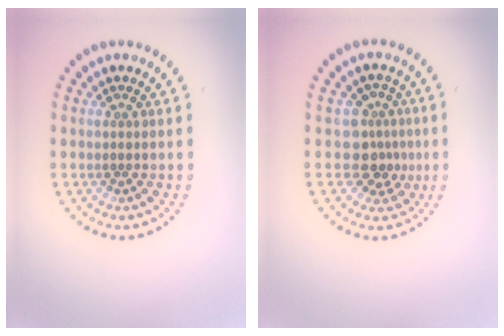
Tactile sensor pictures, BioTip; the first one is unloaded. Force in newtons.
{"total": 3.1, "press": 2.7, "slide": 1.7}